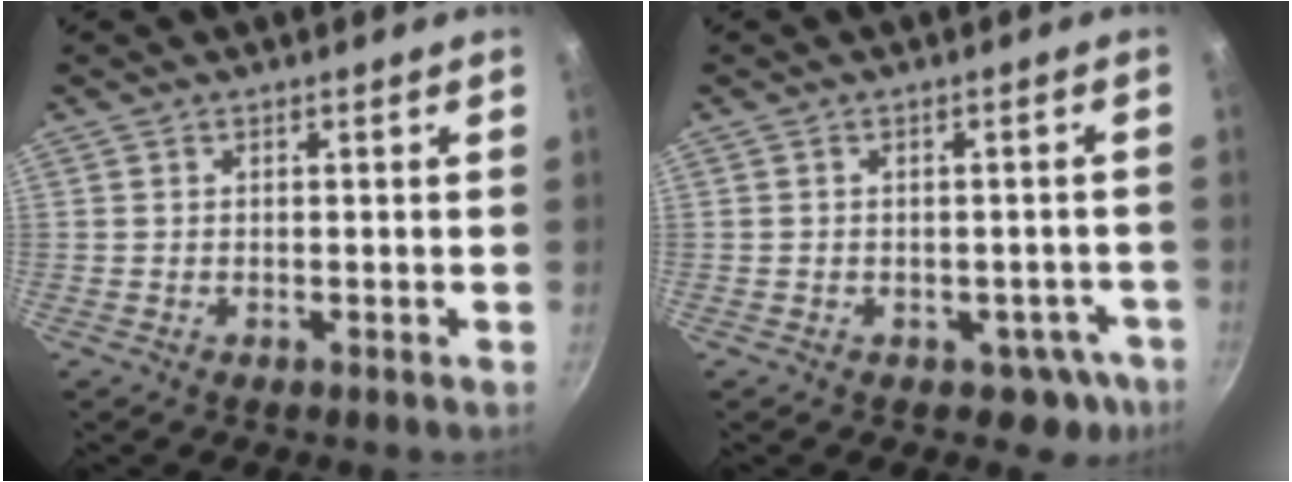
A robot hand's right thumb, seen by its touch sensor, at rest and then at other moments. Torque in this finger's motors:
{"motor_torque": [-0.26, 0.02, -0.28, 0.09, -0.03]}